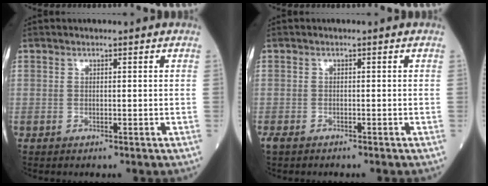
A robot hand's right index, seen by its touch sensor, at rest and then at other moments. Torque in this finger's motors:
{"motor_torque": [-0.05, -0.06, 0.00, 0.03]}